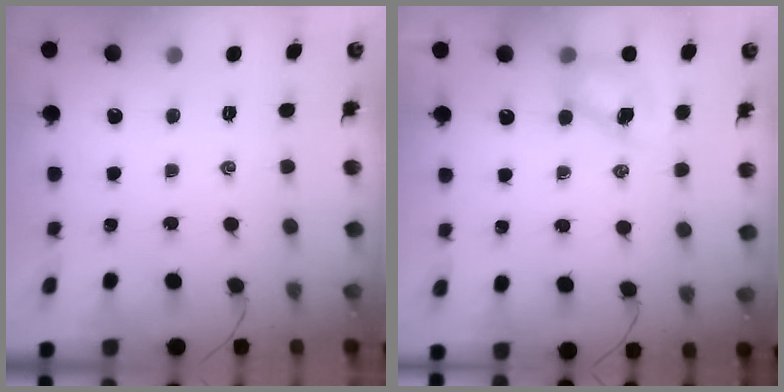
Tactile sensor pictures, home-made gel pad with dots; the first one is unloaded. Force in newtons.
{"total": 6.9, "press": 6.9, "slide": 0.8}